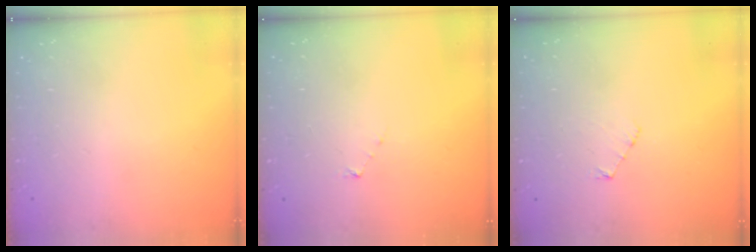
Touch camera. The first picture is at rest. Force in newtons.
{"total": 3.2, "press": 3.2, "slide": 0.3}
{"total": 3.0, "press": 3.0, "slide": 0.3}